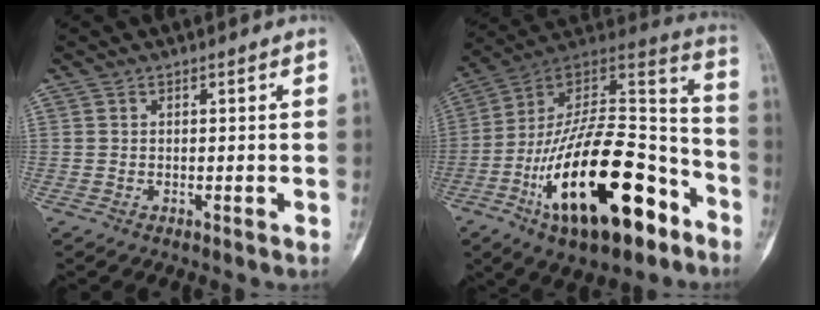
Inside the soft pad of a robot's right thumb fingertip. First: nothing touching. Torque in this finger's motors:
{"motor_torque": [1.40, 1.67, 2.29, -0.48, 0.39]}